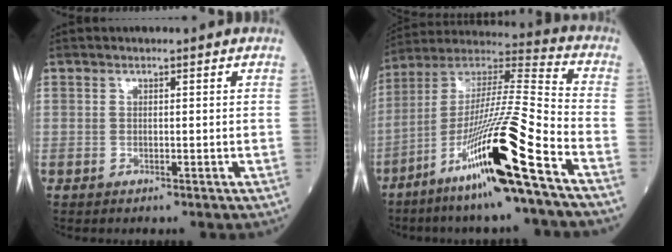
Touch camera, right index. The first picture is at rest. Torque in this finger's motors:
{"motor_torque": [2.14, 0.00, 1.05, 0.21]}